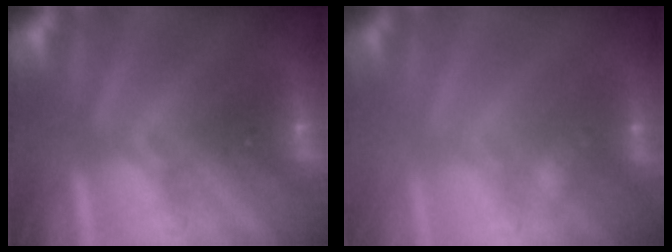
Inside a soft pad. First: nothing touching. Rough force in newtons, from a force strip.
{"total": 2.2}